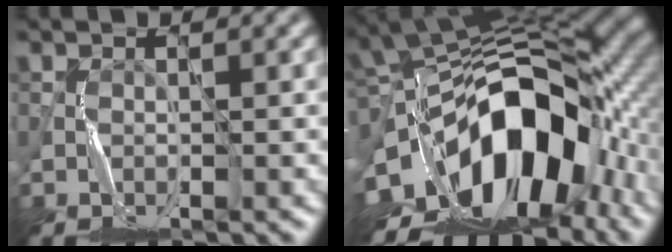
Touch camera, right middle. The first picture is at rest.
{"total": 16.6, "force": [-6.3, 9.5, 12.1], "torque": [-0.181, 0.004, -0.110]}